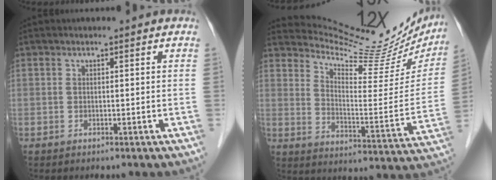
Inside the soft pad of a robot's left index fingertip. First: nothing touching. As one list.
[{"total": 21.5, "force": [19.9, 4.5, 6.8], "torque": [-0.095, -0.058, 0.261]}]